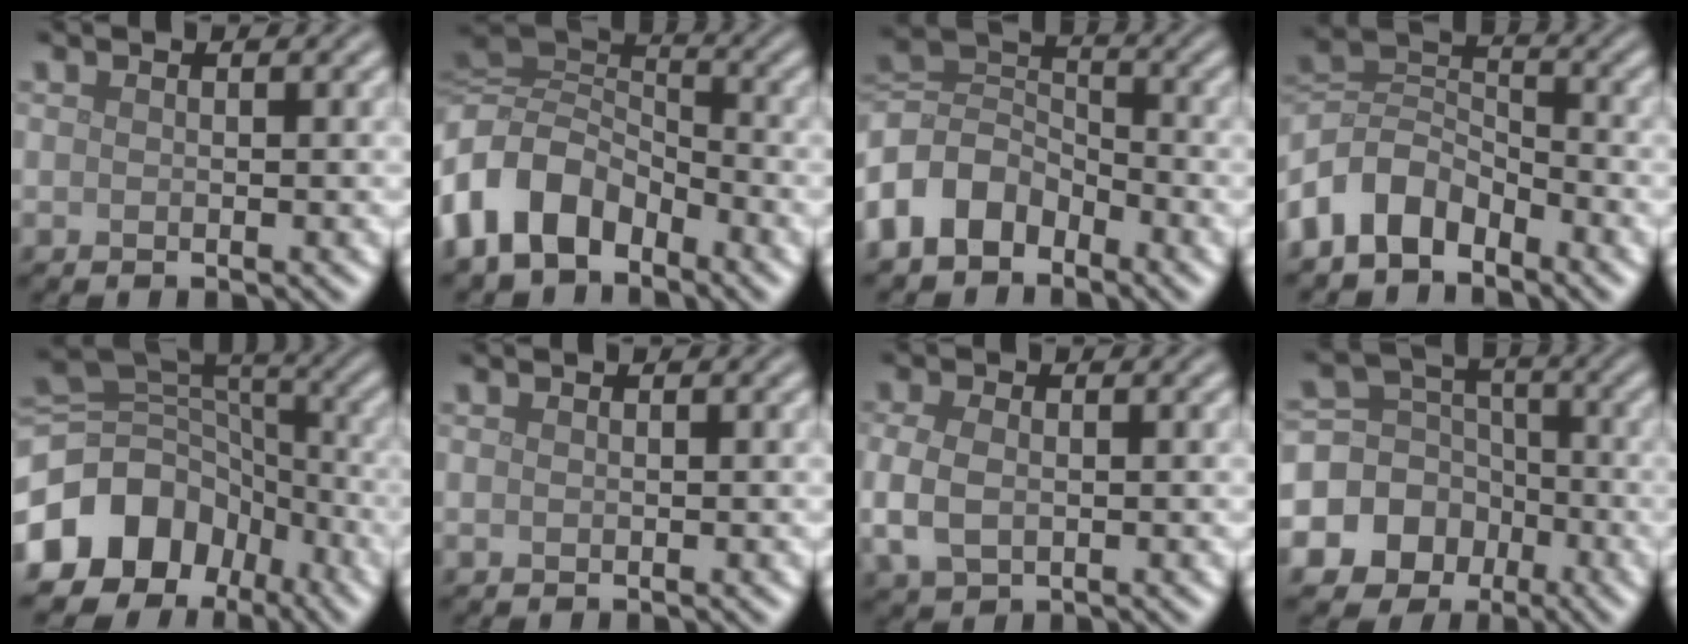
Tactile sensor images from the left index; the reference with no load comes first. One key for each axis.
{"total": 9.2, "fx": -4.0, "fy": 6.1, "fz": 5.5, "tx": -0.113, "ty": 0.003, "tz": -0.088}
{"total": 6.2, "fx": -3.3, "fy": 4.3, "fz": 3.1, "tx": -0.064, "ty": 0.004, "tz": -0.083}
{"total": 6.0, "fx": -3.9, "fy": 3.6, "fz": 2.8, "tx": -0.050, "ty": 0.006, "tz": -0.090}
{"total": 11.2, "fx": -5.3, "fy": 8.8, "fz": 4.6, "tx": -0.107, "ty": 0.010, "tz": -0.101}
{"total": 0.0}
{"total": 3.5, "fx": -0.4, "fy": 2.4, "fz": 2.5, "tx": -0.063, "ty": -0.007, "tz": -0.009}
{"total": 12.0, "fx": -4.8, "fy": 10.7, "fz": 2.7, "tx": -0.080, "ty": -0.016, "tz": -0.093}